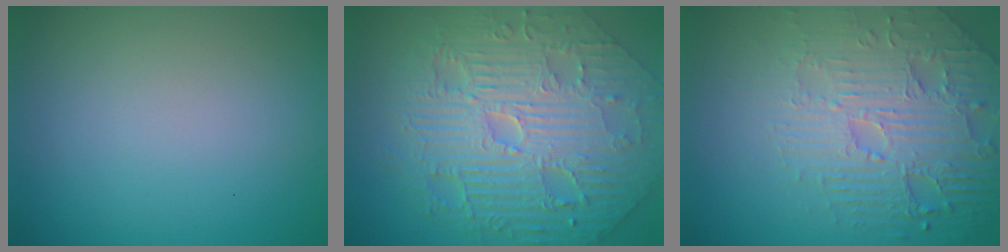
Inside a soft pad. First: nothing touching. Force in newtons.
{"total": 11.9, "press": 7.7, "slide": 9.1}
{"total": 5.2, "press": 4.8, "slide": 2.0}